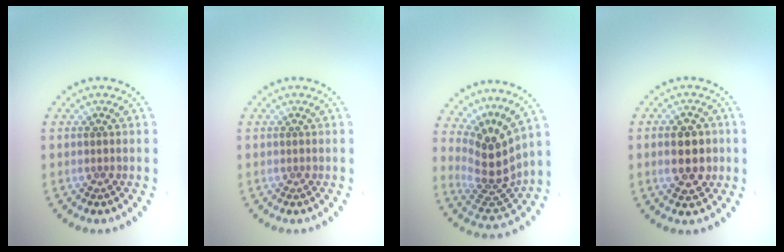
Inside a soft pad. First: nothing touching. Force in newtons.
{"total": 0.0}
{"total": 4.0, "press": 2.8, "slide": 2.9}
{"total": 4.4, "press": 4.4, "slide": 0.2}